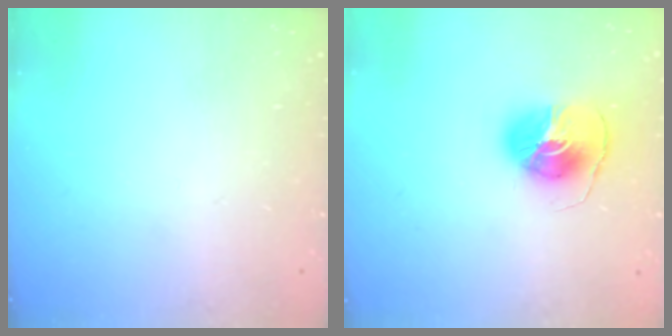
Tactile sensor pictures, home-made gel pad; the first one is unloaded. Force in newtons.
{"total": 9.1, "press": 9.1, "slide": 0.5}